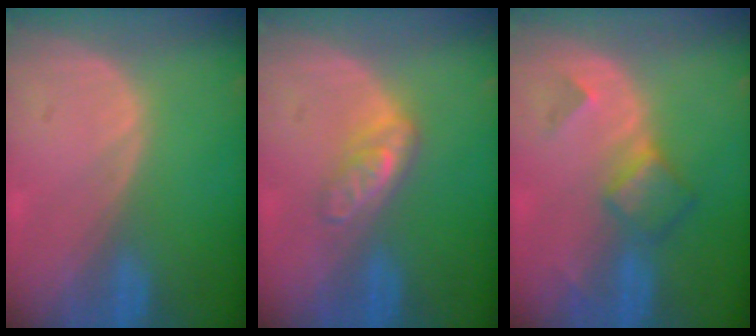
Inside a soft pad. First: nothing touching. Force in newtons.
{"total": 4.8, "press": 4.2, "slide": 2.3}
{"total": 5.0, "press": 4.4, "slide": 2.4}